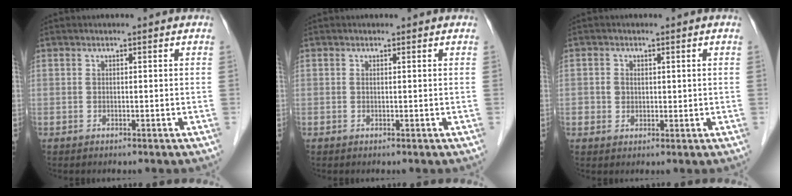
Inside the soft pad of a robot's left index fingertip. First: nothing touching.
{"total": 0.0}
{"total": 2.1, "force": [0.4, 2.0, 0.6], "torque": [-0.010, -0.002, 0.008]}